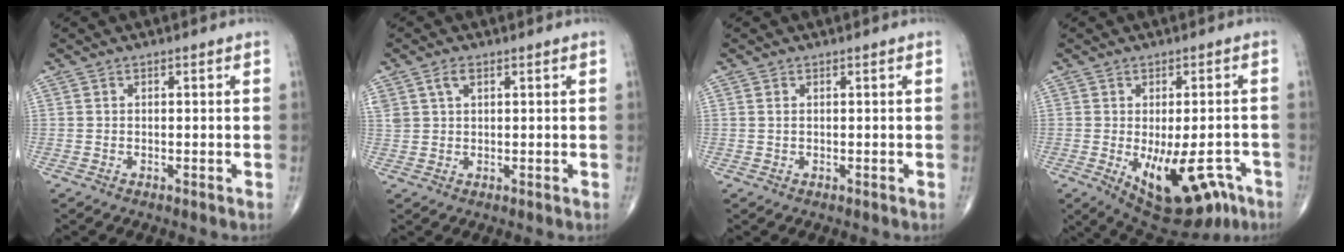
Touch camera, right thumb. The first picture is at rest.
{"total": 3.0, "force": [1.5, 1.7, 2.0], "torque": [-0.043, 0.006, 0.037]}
{"total": 0.7, "force": [0.2, 0.4, 0.5], "torque": [-0.011, 0.004, 0.005]}
{"total": 15.7, "force": [-6.5, 7.4, 12.2], "torque": [-0.143, 0.010, -0.075]}